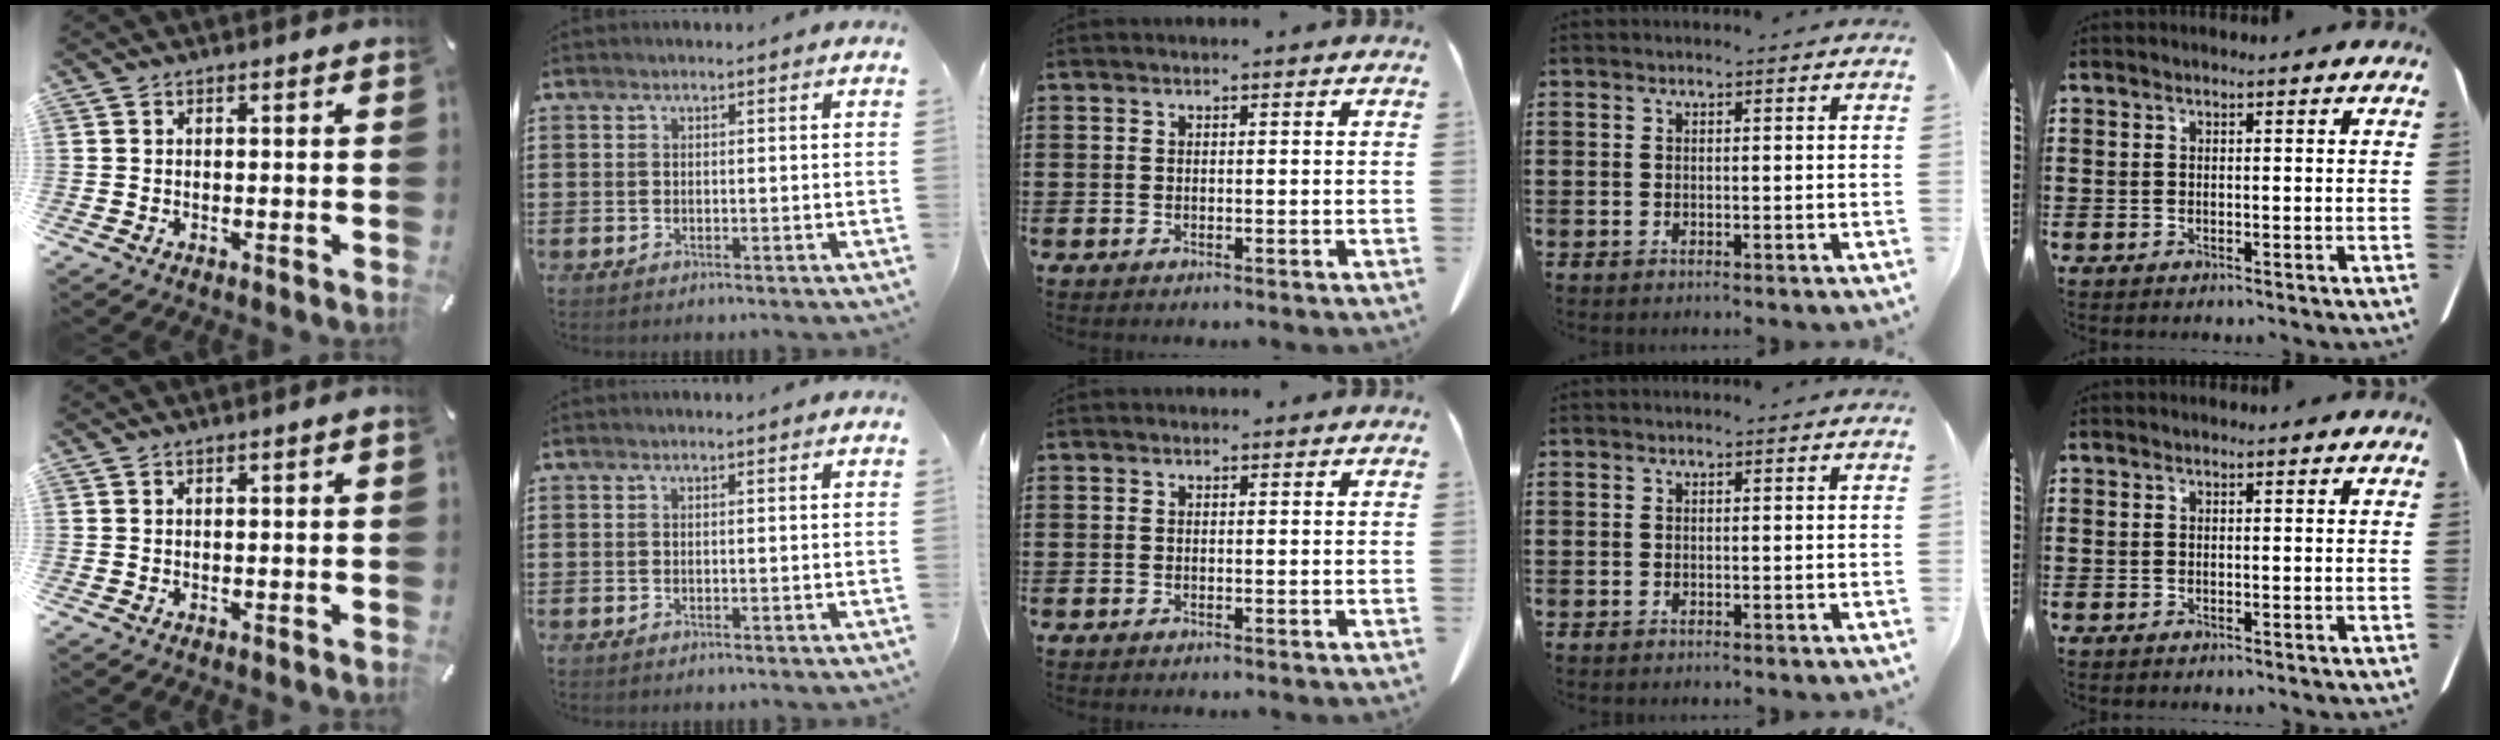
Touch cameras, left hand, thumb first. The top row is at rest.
{"thumb": {"total": 0.6, "force": [0.0, 0.0, 0.6], "torque": [-0.009, 0.000, 0.000]}}